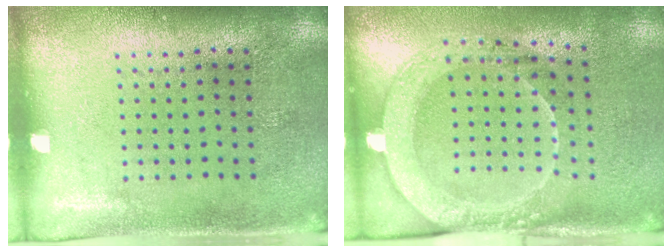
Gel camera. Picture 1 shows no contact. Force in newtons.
{"total": 2.1, "press": 2.1, "slide": 0.4}